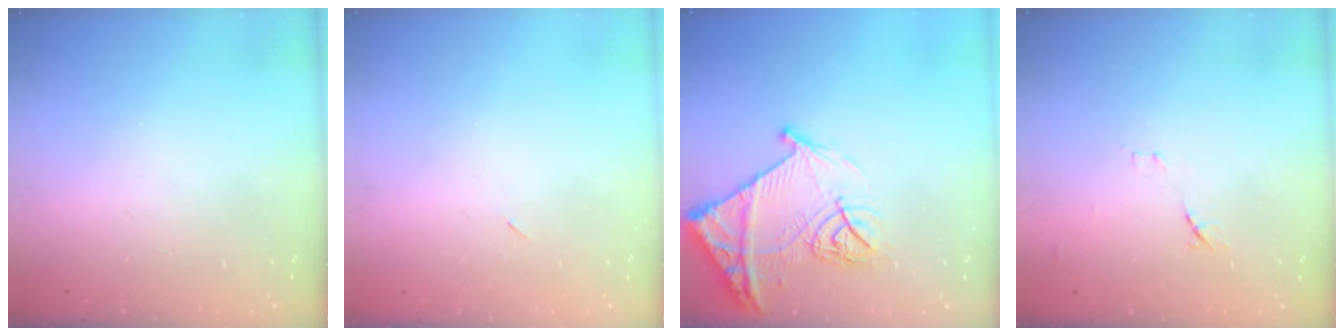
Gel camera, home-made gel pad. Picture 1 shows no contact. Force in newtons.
{"total": 2.3, "press": 1.9, "slide": 1.2}
{"total": 15.9, "press": 15.8, "slide": 1.6}
{"total": 7.5, "press": 7.5, "slide": 0.8}